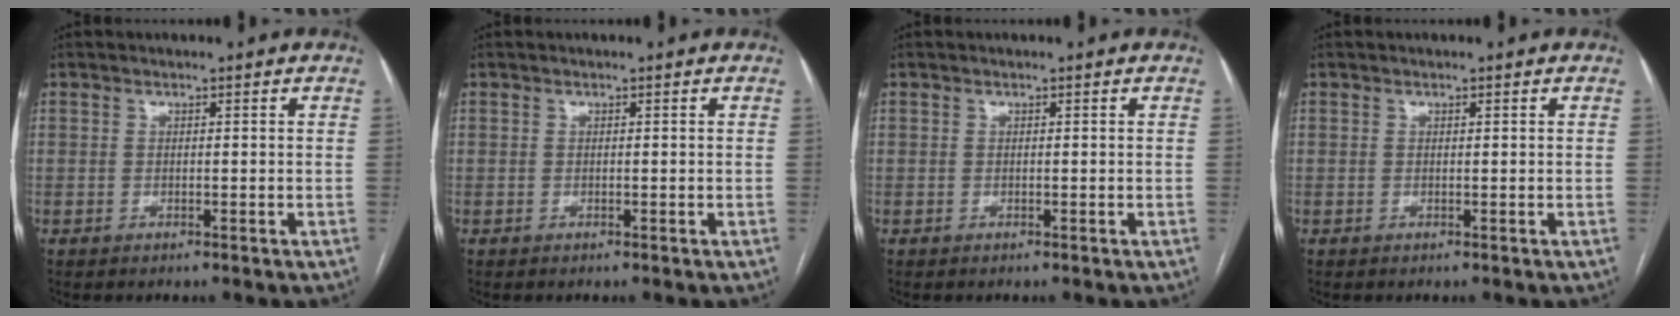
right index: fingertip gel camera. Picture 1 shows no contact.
{"total": 0.0}
{"total": 0.0}
{"total": 0.0}